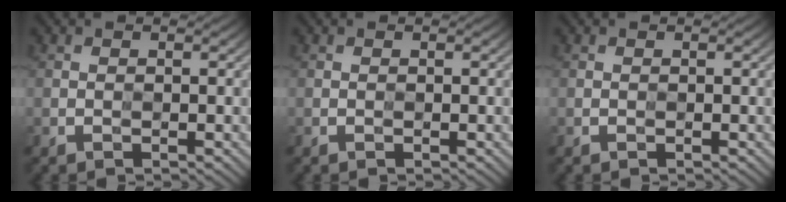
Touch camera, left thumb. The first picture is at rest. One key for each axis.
{"total": 0.0}
{"total": 0.0}